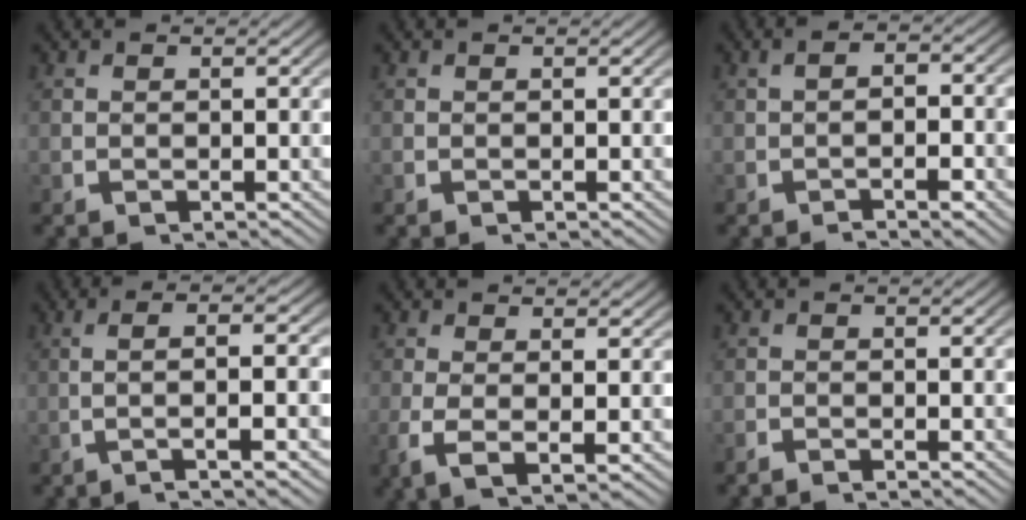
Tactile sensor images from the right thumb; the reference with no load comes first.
{"total": 0.0}
{"total": 2.5, "force": [-1.2, 1.2, 1.9], "torque": [-0.024, 0.004, -0.024]}
{"total": 5.8, "force": [-0.6, 0.9, 5.7], "torque": [-0.094, 0.014, -0.014]}
{"total": 3.2, "force": [0.0, 1.2, 3.0], "torque": [-0.076, -0.020, 0.008]}
{"total": 1.0, "force": [-1.0, 0.0, 0.1], "torque": [0.003, 0.000, -0.025]}